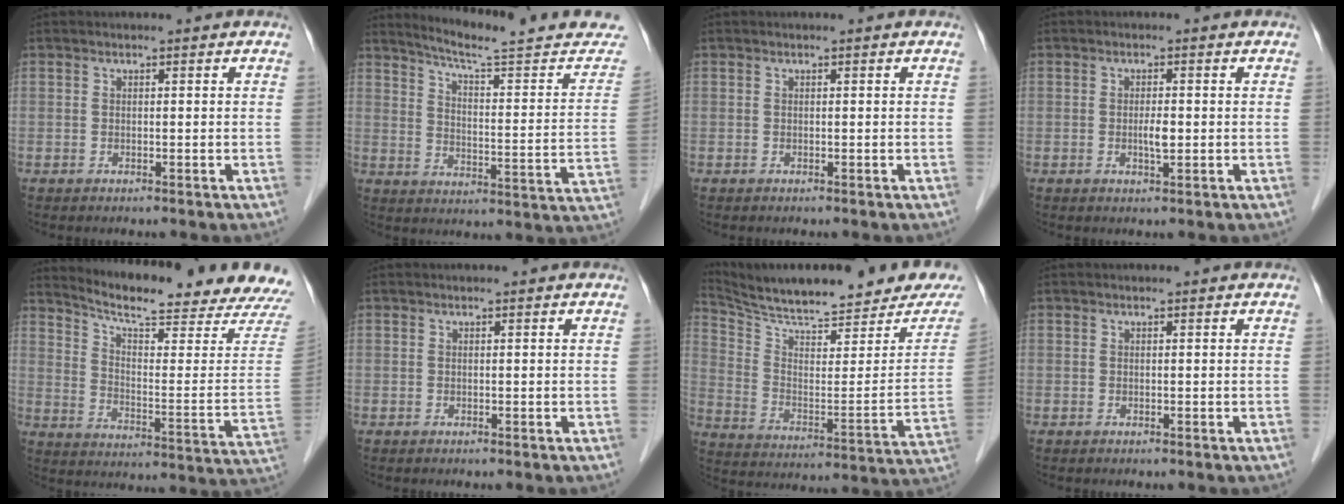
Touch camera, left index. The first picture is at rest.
{"total": 19.9, "force": [18.3, 0.8, 7.8], "torque": [-0.105, -0.069, 0.231]}
{"total": 0.0}
{"total": 2.0, "force": [-0.4, 0.5, 1.9], "torque": [-0.037, -0.003, -0.007]}
{"total": 20.2, "force": [18.9, -0.7, 7.2], "torque": [-0.125, -0.097, 0.245]}
{"total": 0.0}
{"total": 23.2, "force": [20.5, 3.2, 10.4], "torque": [-0.167, -0.056, 0.286]}
{"total": 0.0}